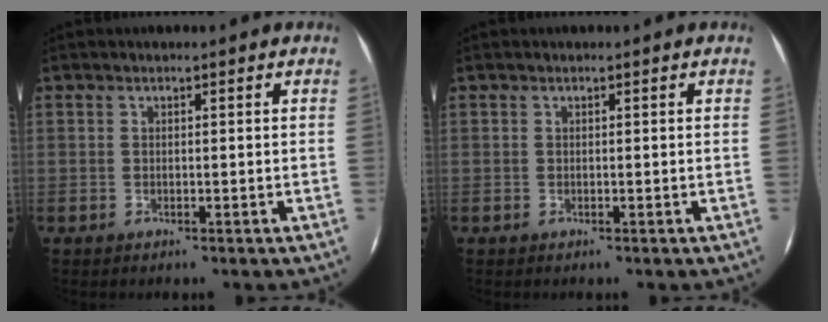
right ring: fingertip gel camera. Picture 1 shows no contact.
{"total": 0.0}